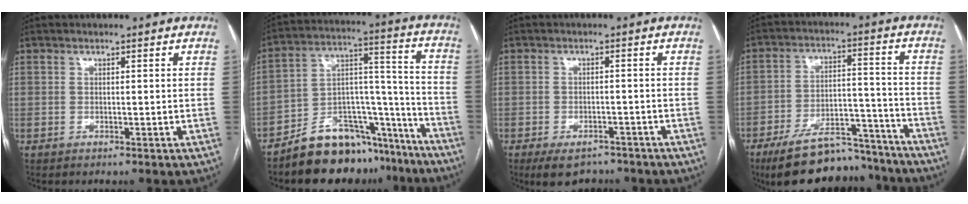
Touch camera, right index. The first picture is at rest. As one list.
[{"total": 17.4, "force": [-14.2, 7.3, 6.8], "torque": [-0.080, 0.067, -0.225]}, {"total": 6.3, "force": [-5.0, 2.9, 2.6], "torque": [-0.040, -0.002, -0.073]}, {"total": 18.1, "force": [-15.7, 5.6, 7.1], "torque": [-0.098, 0.029, -0.238]}]